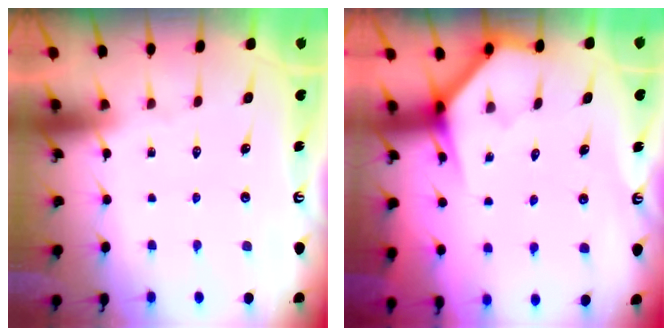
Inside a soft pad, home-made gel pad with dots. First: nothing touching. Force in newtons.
{"total": 3.8, "press": 3.8, "slide": 0.2}